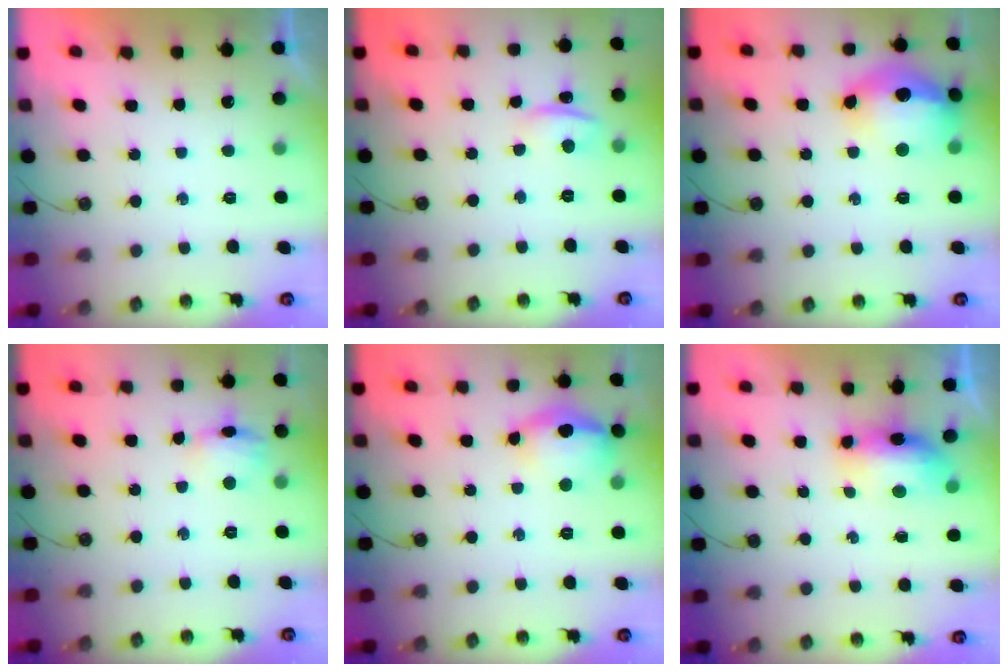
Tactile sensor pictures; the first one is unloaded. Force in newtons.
{"total": 1.6, "press": 1.4, "slide": 0.7}
{"total": 17.8, "press": 17.7, "slide": 1.6}
{"total": 7.8, "press": 7.7, "slide": 1.2}
{"total": 20.0, "press": 15.4, "slide": 12.7}
{"total": 8.0, "press": 7.9, "slide": 0.9}